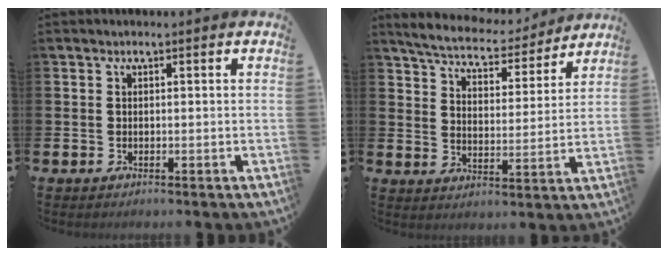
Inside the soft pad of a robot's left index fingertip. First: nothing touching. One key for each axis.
{"total": 6.1, "fx": 5.8, "fy": 1.2, "fz": 1.2, "tx": -0.055, "ty": -0.042, "tz": 0.099}